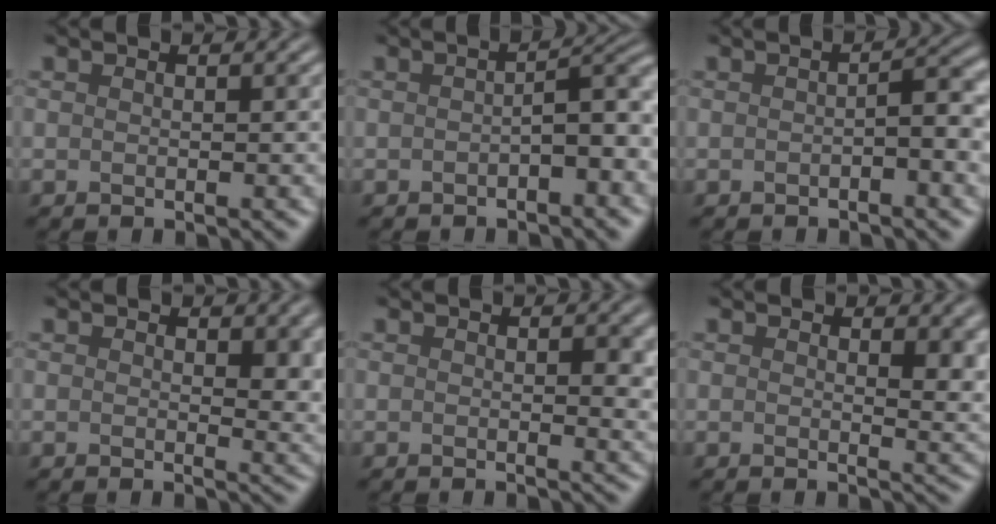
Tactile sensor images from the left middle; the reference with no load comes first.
{"total": 3.4, "force": [-1.0, 1.0, 3.1], "torque": [-0.045, 0.013, -0.019]}
{"total": 2.5, "force": [-0.6, 0.6, 2.3], "torque": [-0.037, 0.007, -0.011]}
{"total": 3.3, "force": [0.9, 1.6, 2.8], "torque": [-0.028, -0.006, 0.015]}
{"total": 2.0, "force": [0.2, 0.6, 1.9], "torque": [-0.022, -0.007, 0.003]}
{"total": 3.5, "force": [1.2, 1.5, 2.9], "torque": [-0.031, -0.006, 0.021]}